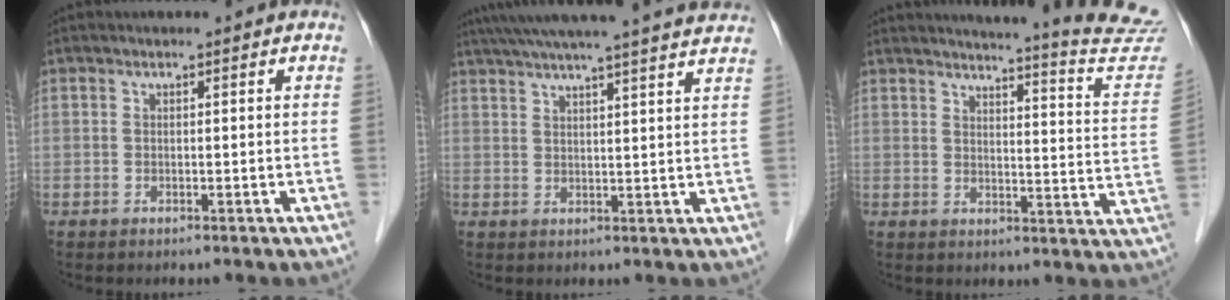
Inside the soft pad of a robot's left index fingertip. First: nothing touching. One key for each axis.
{"total": 23.1, "fx": 20.8, "fy": 0.2, "fz": 10.2, "tx": -0.168, "ty": 0.010, "tz": 0.269}
{"total": 19.5, "fx": 18.9, "fy": 0.2, "fz": 4.9, "tx": -0.055, "ty": -0.115, "tz": 0.196}